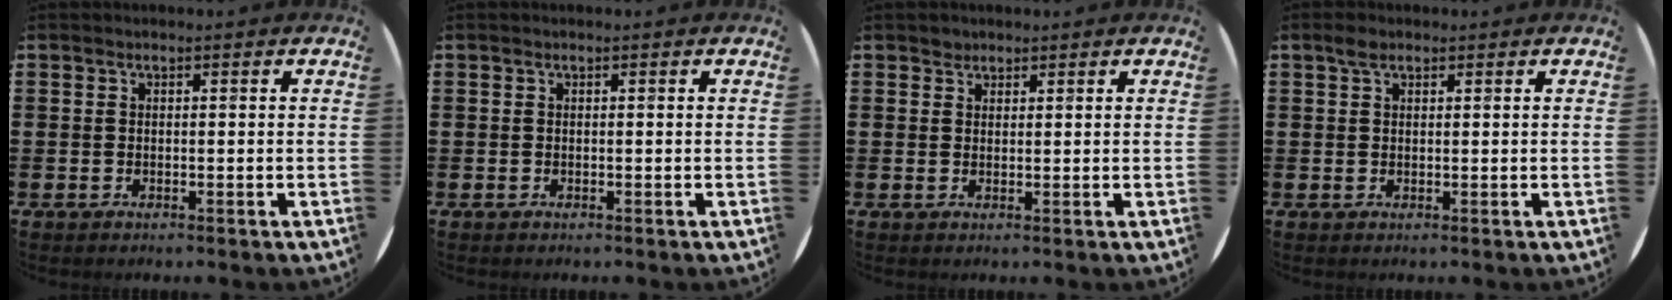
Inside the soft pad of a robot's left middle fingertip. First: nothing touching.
{"total": 0.0}
{"total": 1.2, "force": [1.1, 0.6, -0.1], "torque": [0.007, -0.002, 0.020]}
{"total": 1.6, "force": [1.1, 0.8, 0.8], "torque": [-0.011, 0.002, 0.017]}